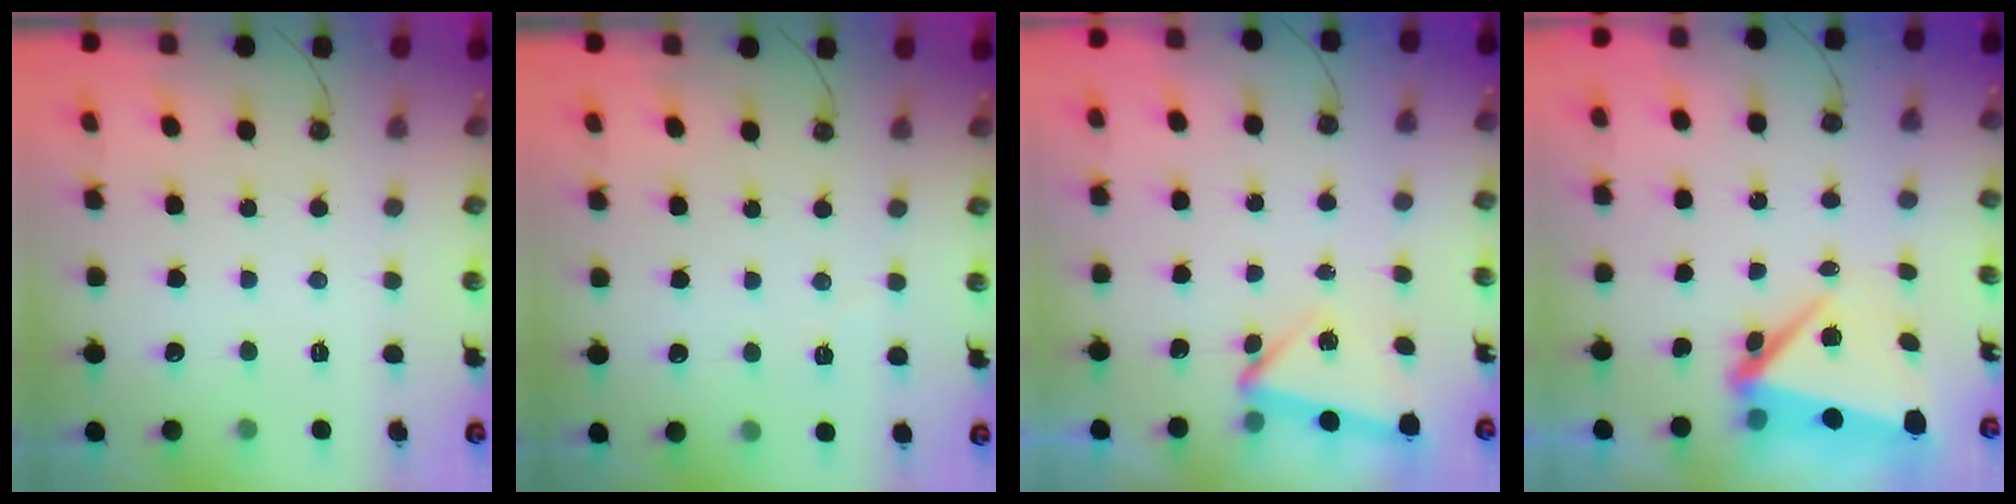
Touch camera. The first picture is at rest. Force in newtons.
{"total": 3.6, "press": 2.7, "slide": 2.4}
{"total": 3.6, "press": 3.4, "slide": 1.4}
{"total": 6.6, "press": 6.6, "slide": 0.5}